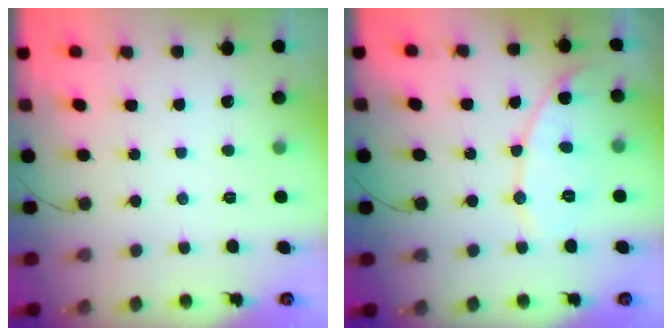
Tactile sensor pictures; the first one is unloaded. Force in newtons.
{"total": 9.3, "press": 9.3, "slide": 0.8}